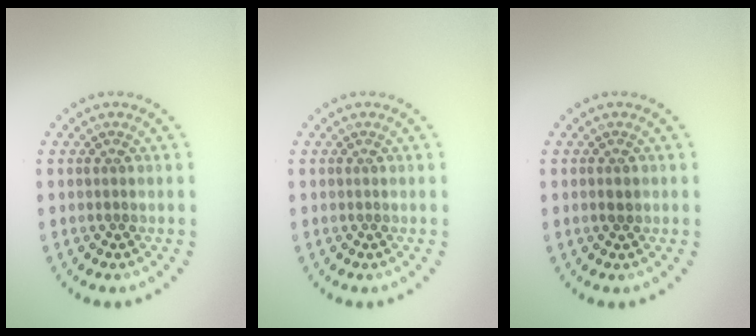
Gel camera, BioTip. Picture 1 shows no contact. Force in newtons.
{"total": 0.0}
{"total": 0.9, "press": 0.9, "slide": 0.1}